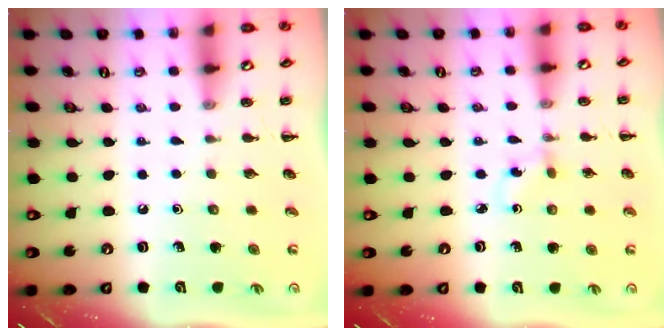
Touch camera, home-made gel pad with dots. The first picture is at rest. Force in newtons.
{"total": 1.4, "press": 1.2, "slide": 0.7}